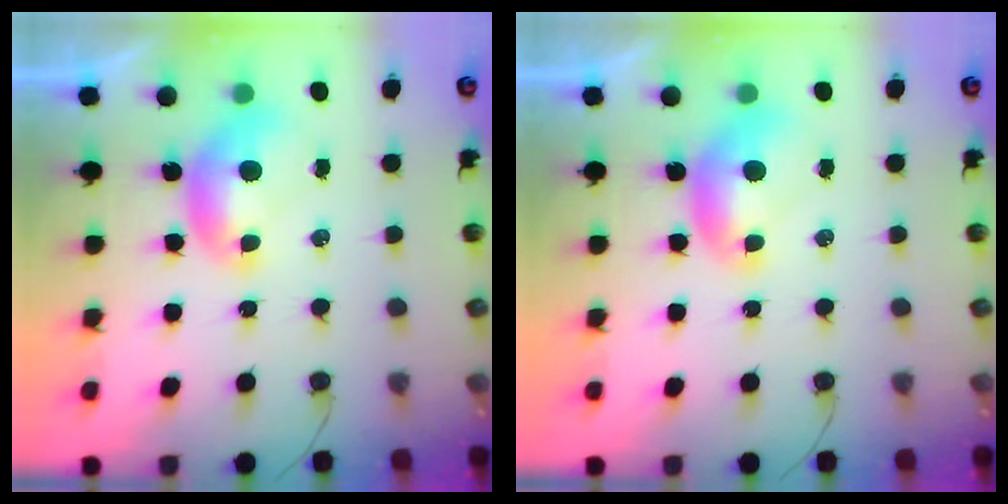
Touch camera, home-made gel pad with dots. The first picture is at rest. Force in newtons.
{"total": 0.0}